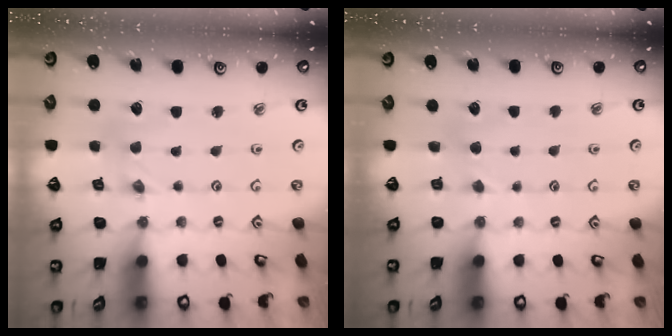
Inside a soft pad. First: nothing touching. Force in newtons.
{"total": 3.0, "press": 3.0, "slide": 0.2}